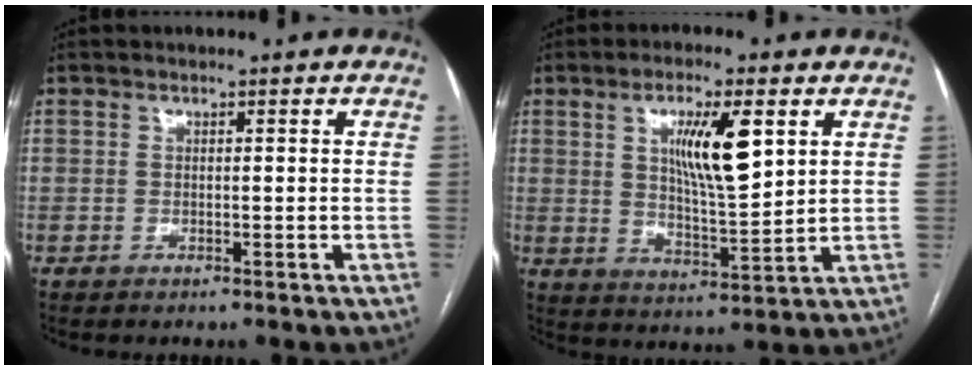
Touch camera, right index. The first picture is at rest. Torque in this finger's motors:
{"motor_torque": [0.36, 0.14, 0.36, 0.14]}